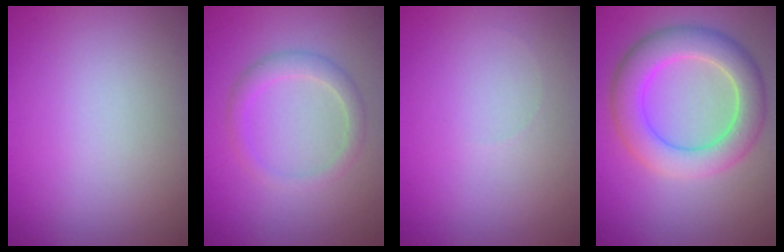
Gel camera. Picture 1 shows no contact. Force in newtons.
{"total": 2.2, "press": 2.2, "slide": 0.2}
{"total": 0.0}
{"total": 6.1, "press": 6.1, "slide": 0.1}